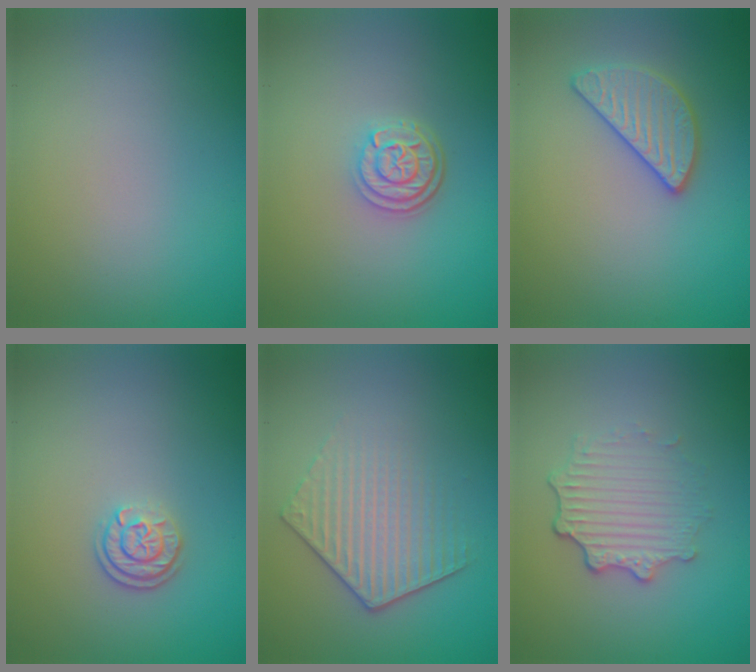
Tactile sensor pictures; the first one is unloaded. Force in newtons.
{"total": 3.1, "press": 2.5, "slide": 1.8}
{"total": 2.7, "press": 2.7, "slide": 0.1}
{"total": 2.2, "press": 1.8, "slide": 1.3}
{"total": 4.0, "press": 3.2, "slide": 2.3}
{"total": 3.5, "press": 2.8, "slide": 2.2}